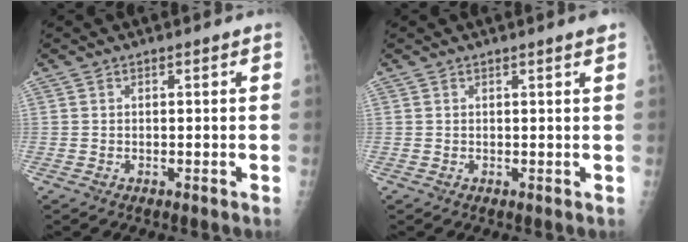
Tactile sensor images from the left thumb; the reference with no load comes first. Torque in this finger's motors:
{"motor_torque": [0.35, 0.31, 0.42, 0.06, 0.00]}